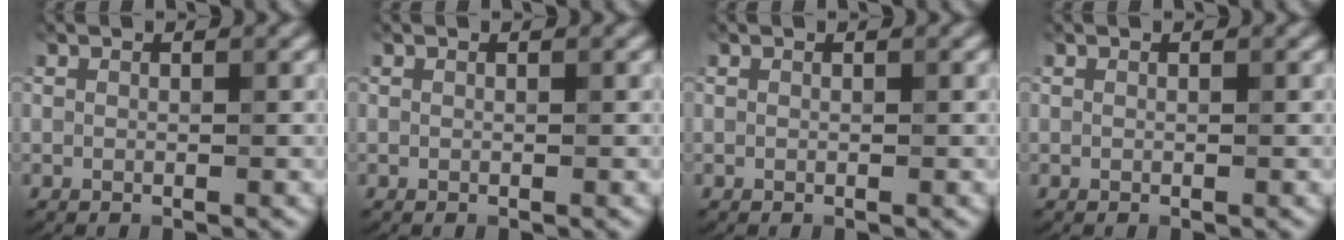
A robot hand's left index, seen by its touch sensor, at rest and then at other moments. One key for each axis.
{"total": 0.0}
{"total": 0.0}
{"total": 0.0}